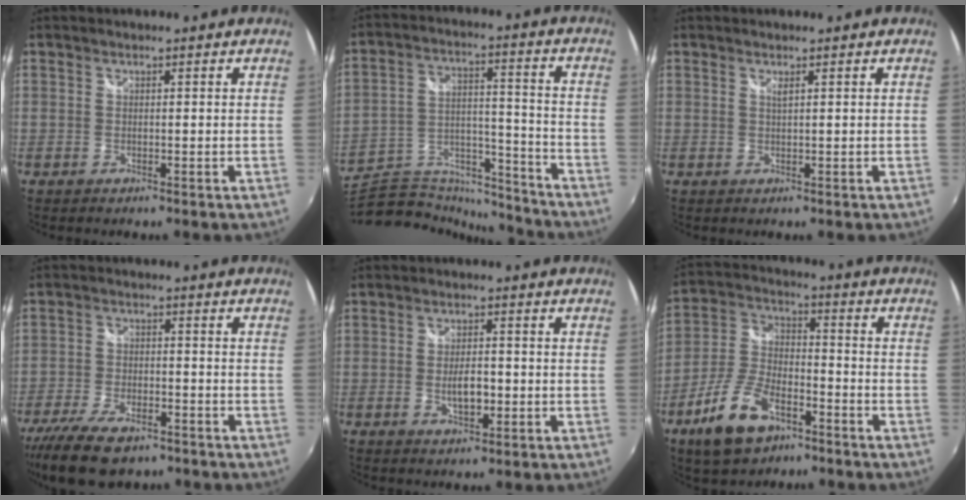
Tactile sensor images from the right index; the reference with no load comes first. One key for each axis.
{"total": 21.3, "fx": -18.9, "fy": 6.5, "fz": 7.4, "tx": -0.142, "ty": 0.017, "tz": -0.291}
{"total": 0.8, "fx": 0.6, "fy": -0.4, "fz": 0.5, "tx": -0.008, "ty": 0.000, "tz": 0.010}
{"total": 13.5, "fx": -9.6, "fy": 5.7, "fz": 7.6, "tx": -0.178, "ty": -0.030, "tz": -0.169}
{"total": 4.5, "fx": -0.9, "fy": 2.1, "fz": 3.9, "tx": -0.073, "ty": -0.003, "tz": -0.014}
{"total": 13.8, "fx": -8.0, "fy": 6.9, "fz": 8.9, "tx": -0.196, "ty": 0.002, "tz": -0.146}